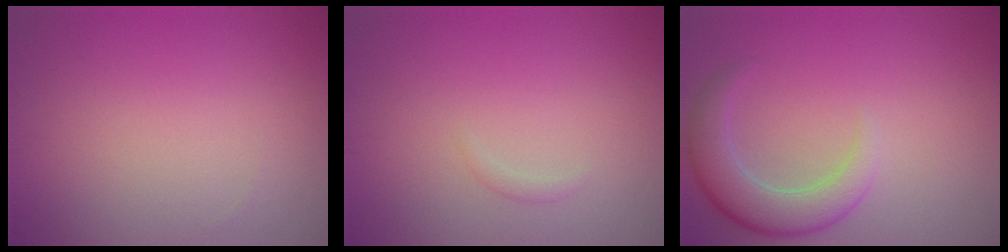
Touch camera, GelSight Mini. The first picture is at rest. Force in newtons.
{"total": 0.5, "press": 0.5, "slide": 0.0}
{"total": 4.4, "press": 4.3, "slide": 0.5}